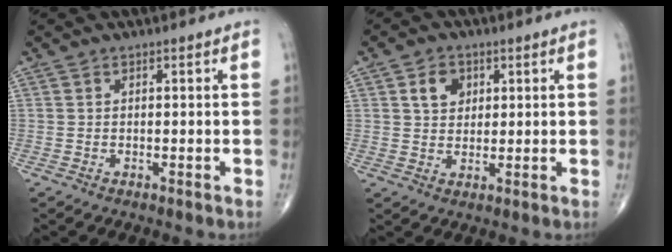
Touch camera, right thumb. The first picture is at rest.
{"total": 5.0, "force": [1.9, 3.8, 2.7], "torque": [-0.025, -0.007, 0.031]}